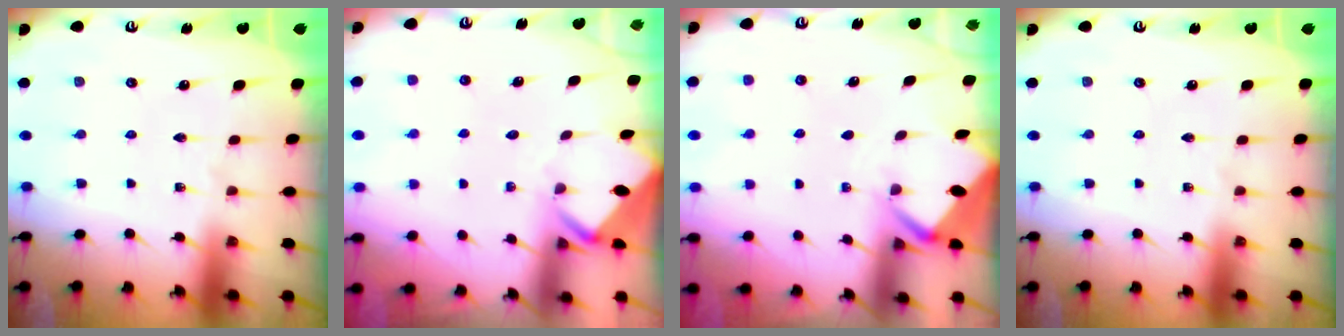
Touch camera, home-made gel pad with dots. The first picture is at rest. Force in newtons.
{"total": 3.6, "press": 3.6, "slide": 0.3}
{"total": 2.8, "press": 2.8, "slide": 0.2}
{"total": 0.0}